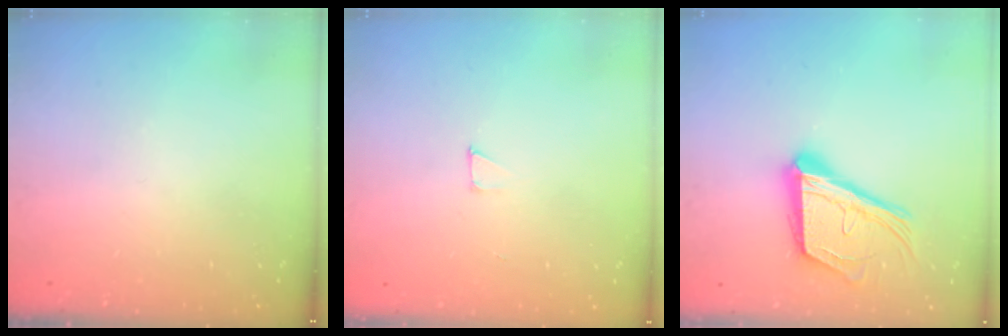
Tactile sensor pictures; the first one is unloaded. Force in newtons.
{"total": 3.2, "press": 3.2, "slide": 0.3}
{"total": 19.7, "press": 19.6, "slide": 2.3}